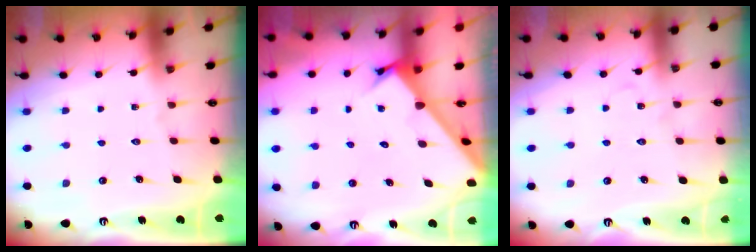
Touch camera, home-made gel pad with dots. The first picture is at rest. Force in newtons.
{"total": 2.4, "press": 2.4, "slide": 0.2}
{"total": 4.7, "press": 4.6, "slide": 0.6}